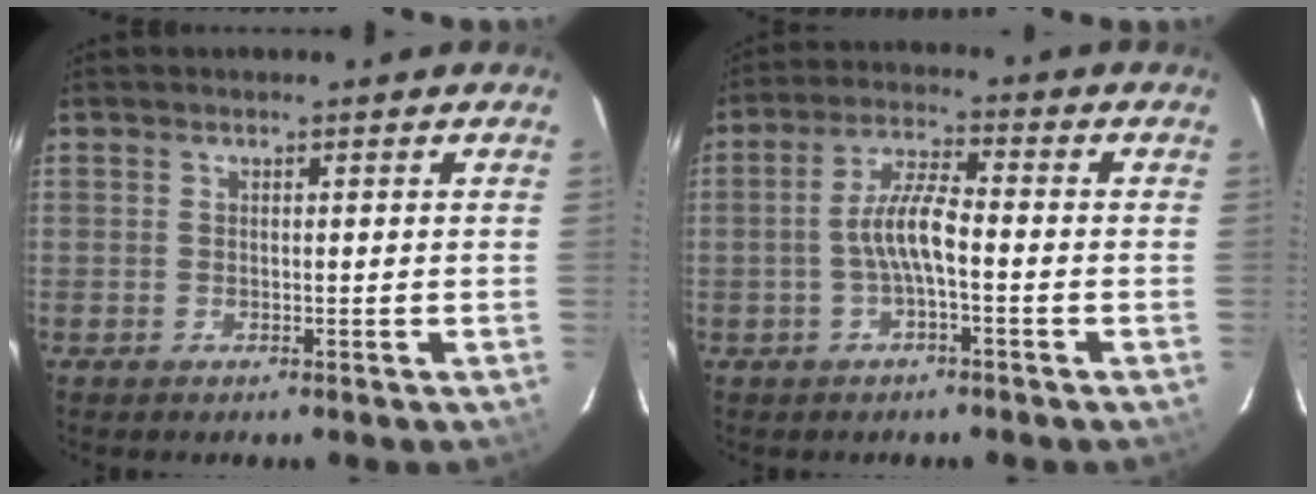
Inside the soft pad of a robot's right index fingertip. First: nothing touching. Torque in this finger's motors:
{"motor_torque": [0.22, -0.08, 0.42, 0.09]}